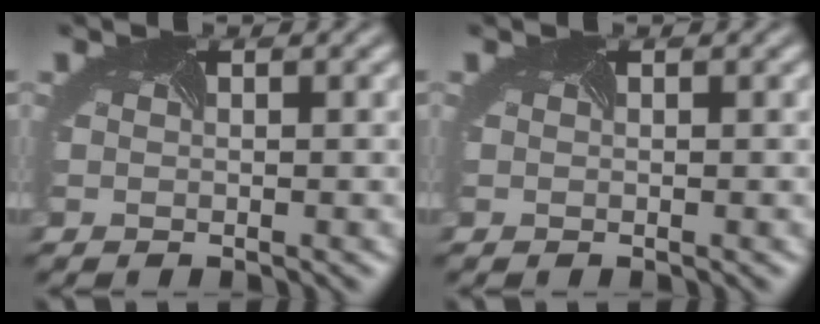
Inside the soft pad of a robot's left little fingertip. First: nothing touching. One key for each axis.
{"total": 0.0}